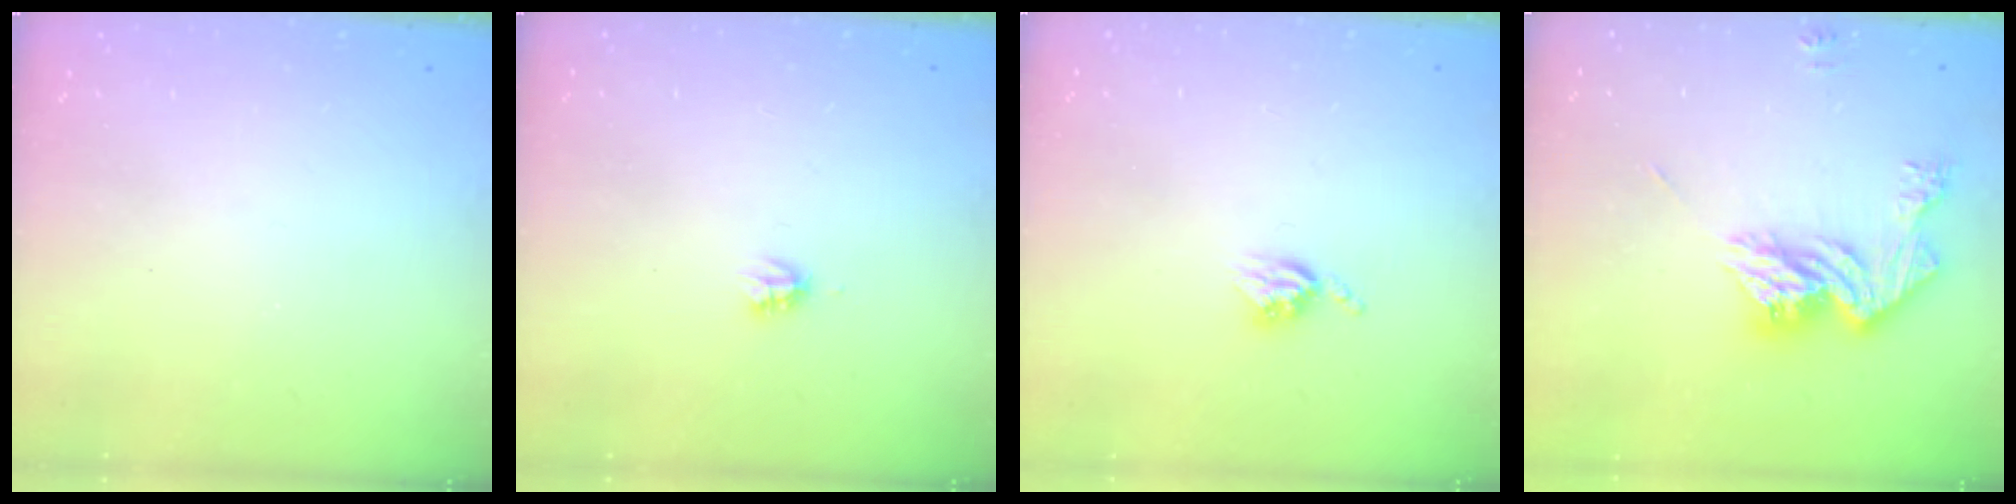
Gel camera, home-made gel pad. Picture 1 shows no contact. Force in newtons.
{"total": 2.7, "press": 2.7, "slide": 0.2}
{"total": 4.3, "press": 4.2, "slide": 0.5}
{"total": 14.0, "press": 13.9, "slide": 1.2}